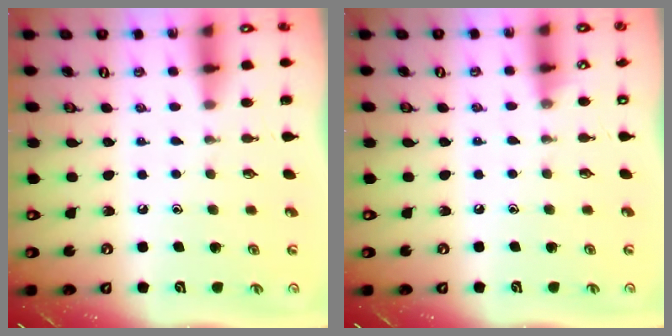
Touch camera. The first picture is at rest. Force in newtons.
{"total": 2.9, "press": 2.9, "slide": 0.4}